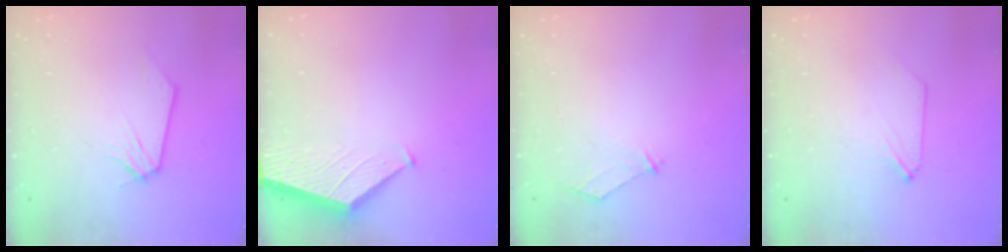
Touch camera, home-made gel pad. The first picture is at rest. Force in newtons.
{"total": 1.8, "press": 1.8, "slide": 0.2}
{"total": 4.1, "press": 4.1, "slide": 0.5}
{"total": 0.6, "press": 0.6, "slide": 0.1}